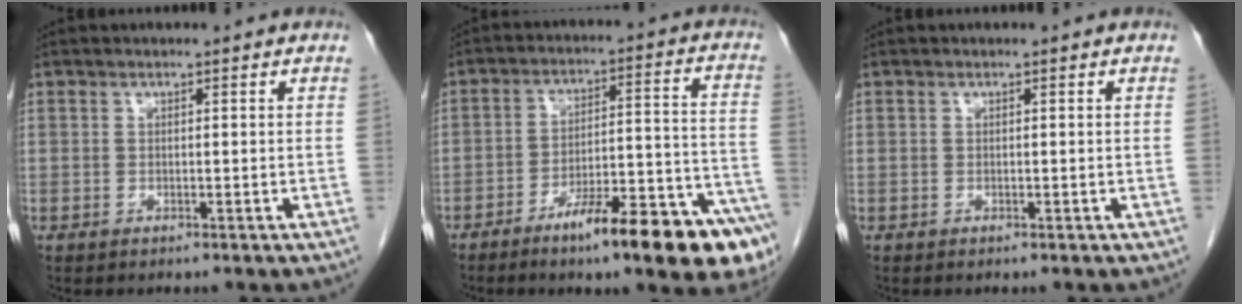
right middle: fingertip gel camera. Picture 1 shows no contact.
{"total": 17.9, "force": [-11.4, 1.6, 13.6], "torque": [-0.135, 0.025, -0.170]}
{"total": 0.0}